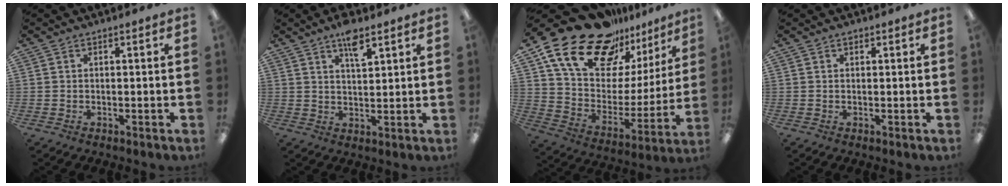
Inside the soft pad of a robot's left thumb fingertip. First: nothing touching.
{"total": 6.3, "force": [4.3, 2.1, 4.1], "torque": [-0.060, -0.020, 0.070]}
{"total": 22.5, "force": [17.0, 11.6, 9.1], "torque": [-0.174, -0.115, 0.312]}
{"total": 0.7, "force": [0.5, 0.5, 0.2], "torque": [0.002, -0.002, 0.007]}